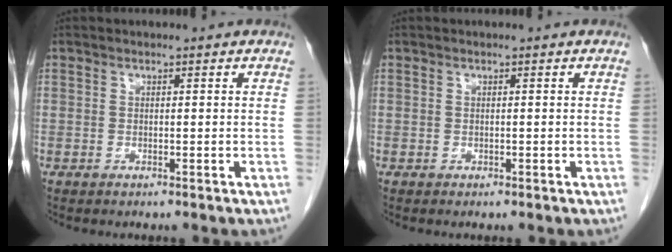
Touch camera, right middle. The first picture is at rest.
{"total": 0.0}